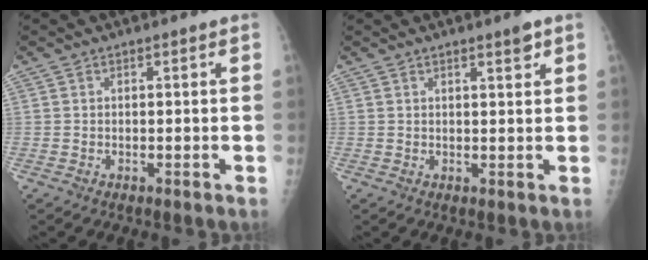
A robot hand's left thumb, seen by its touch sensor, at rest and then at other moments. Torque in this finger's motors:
{"motor_torque": [0.06, 0.18, 0.07, 0.06, 0.02]}